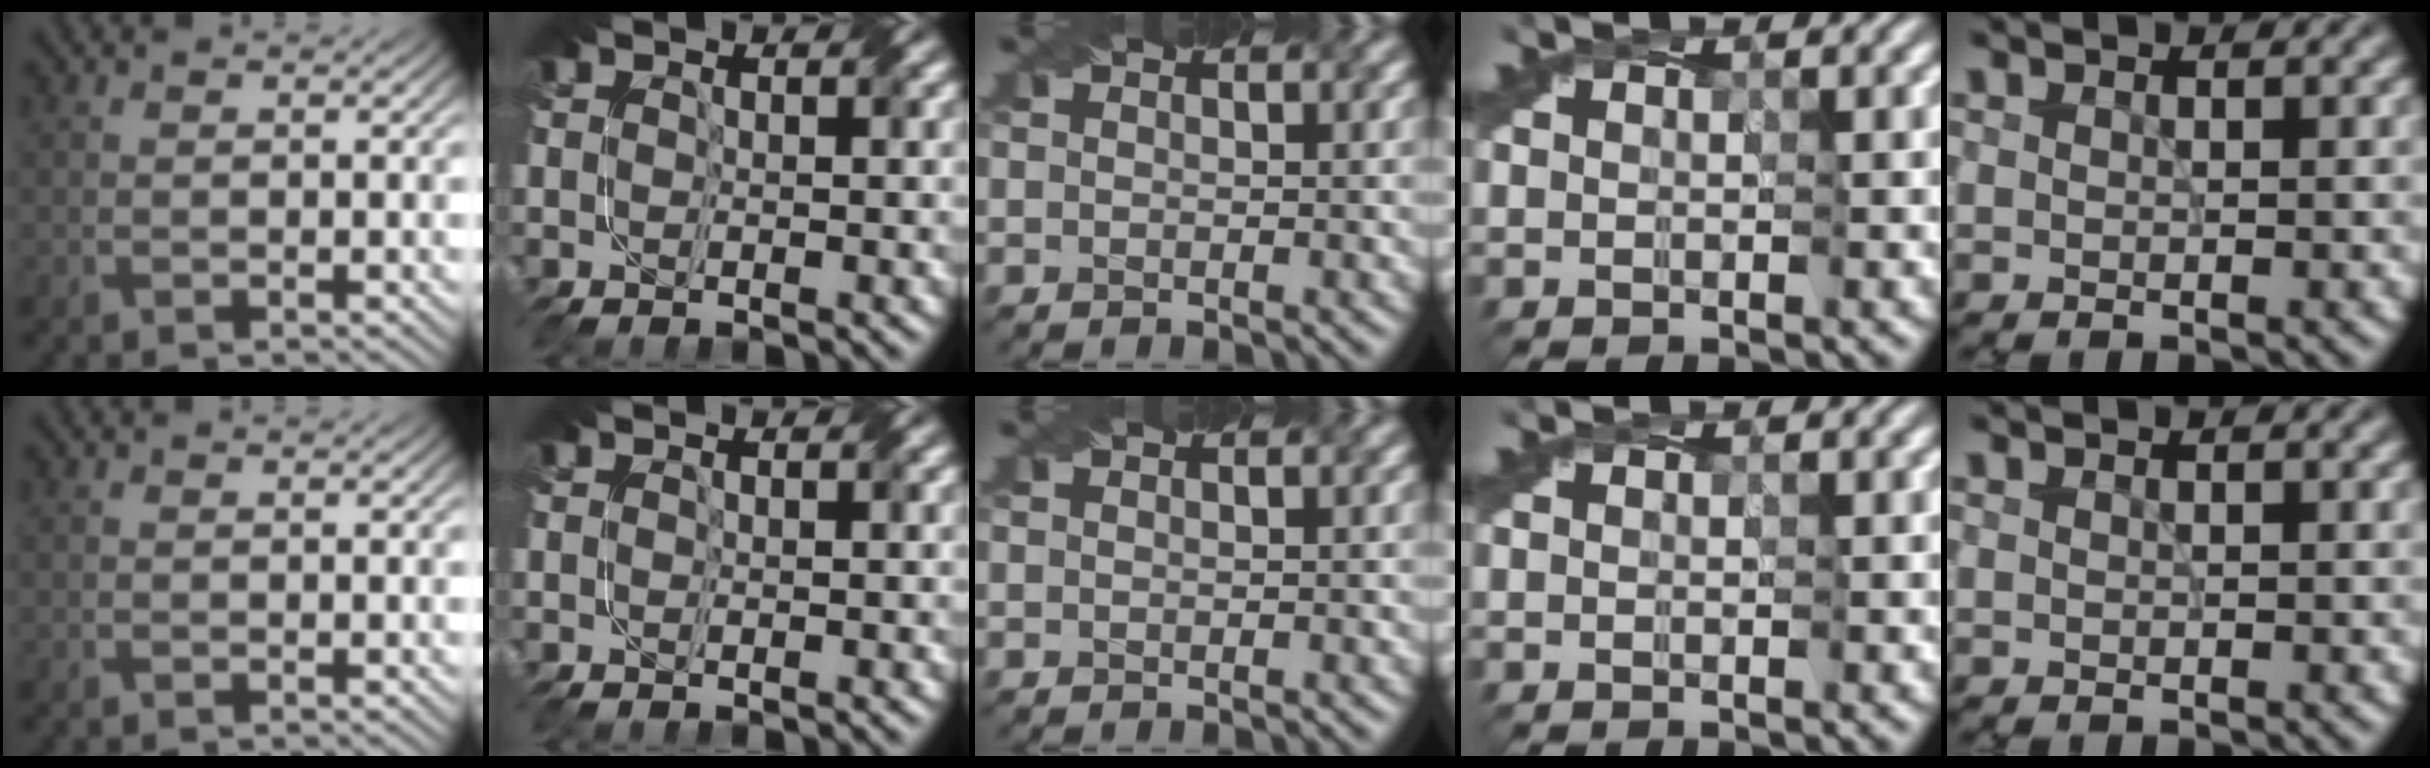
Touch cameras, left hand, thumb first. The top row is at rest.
{}